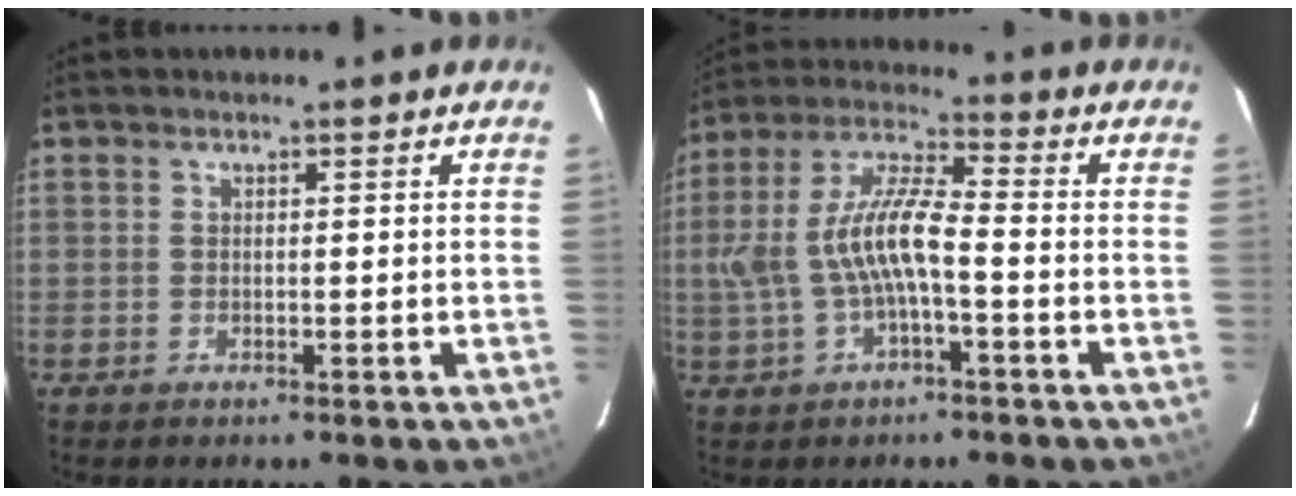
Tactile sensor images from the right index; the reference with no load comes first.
{"total": 11.3, "force": [-2.0, 3.6, 10.6], "torque": [-0.223, 0.013, -0.033]}